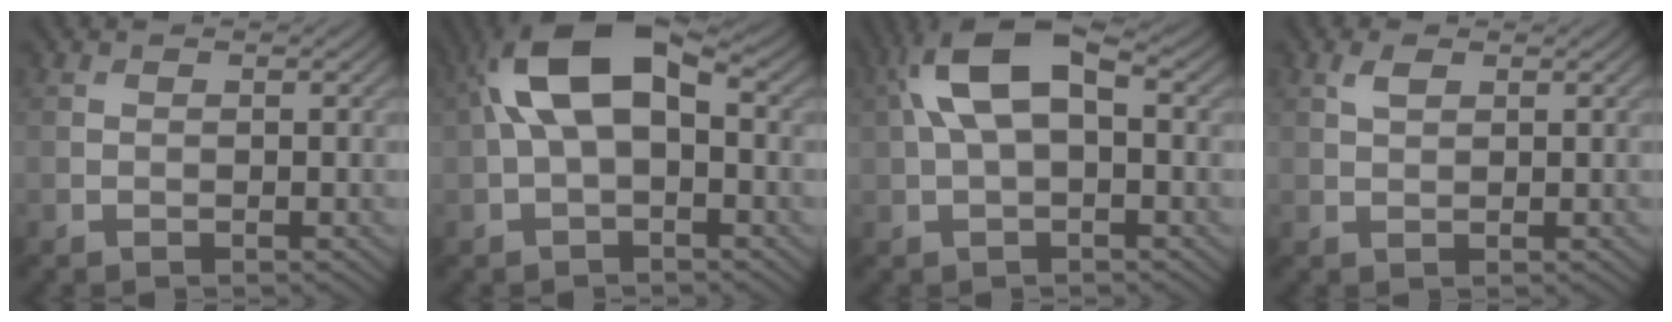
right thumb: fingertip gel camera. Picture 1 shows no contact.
{"total": 10.2, "force": [1.4, 5.3, 8.6], "torque": [-0.177, 0.022, 0.017]}
{"total": 9.3, "force": [1.7, 4.4, 8.0], "torque": [-0.173, 0.023, 0.022]}
{"total": 1.6, "force": [0.9, 0.8, 1.1], "torque": [-0.028, 0.004, 0.018]}